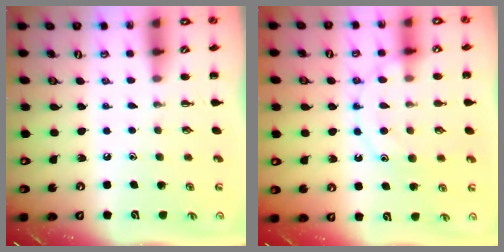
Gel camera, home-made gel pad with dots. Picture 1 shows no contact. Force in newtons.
{"total": 12.5, "press": 12.4, "slide": 1.0}